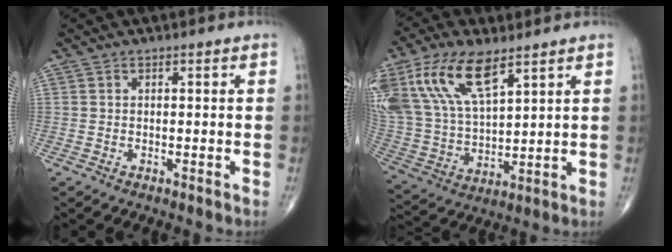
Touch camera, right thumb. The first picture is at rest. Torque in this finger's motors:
{"motor_torque": [1.03, 1.85, 1.71, 1.06, 0.57]}